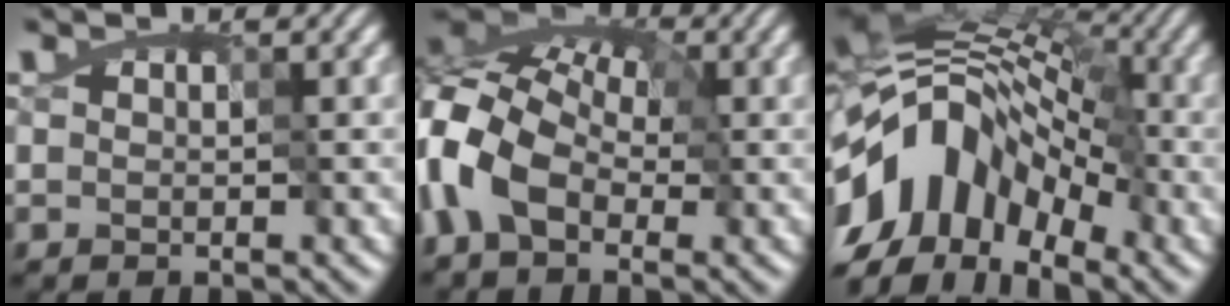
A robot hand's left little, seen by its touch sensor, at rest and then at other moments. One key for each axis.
{"total": 10.0, "fx": -3.3, "fy": 6.5, "fz": 6.8, "tx": -0.162, "ty": 0.008, "tz": -0.079}
{"total": 13.0, "fx": -6.8, "fy": 7.9, "fz": 7.9, "tx": -0.132, "ty": 0.011, "tz": -0.143}